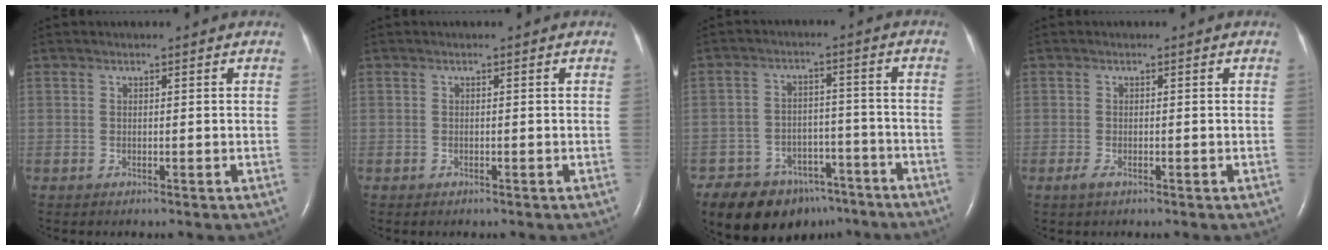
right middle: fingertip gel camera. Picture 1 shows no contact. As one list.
[{"total": 0.0}, {"total": 12.4, "force": [-9.5, 7.1, 3.6], "torque": [-0.053, 0.025, -0.137]}, {"total": 1.3, "force": [-0.8, 0.5, 0.9], "torque": [-0.028, -0.003, -0.014]}]